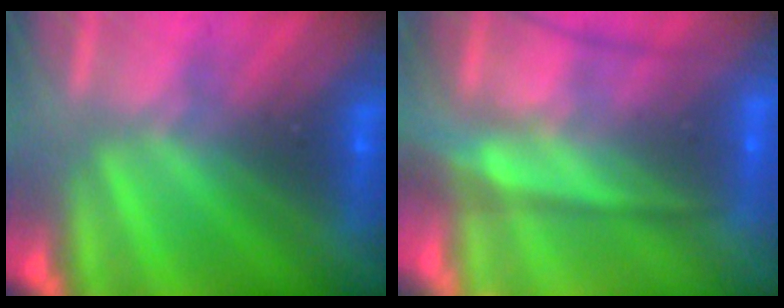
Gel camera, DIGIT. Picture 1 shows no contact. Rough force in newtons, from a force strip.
{"total": 6.9}